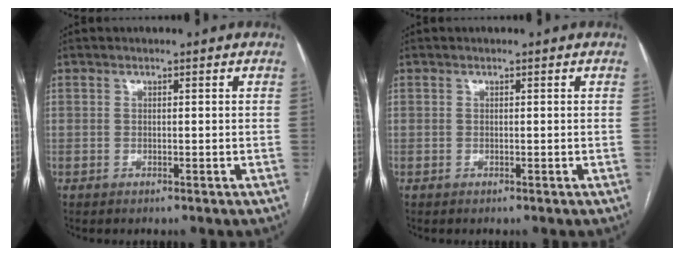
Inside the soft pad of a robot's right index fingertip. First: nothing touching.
{"total": 0.0}